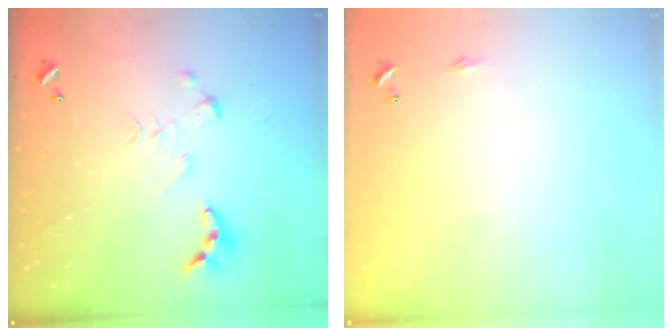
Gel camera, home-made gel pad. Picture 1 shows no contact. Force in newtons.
{"total": 2.2, "press": 2.1, "slide": 0.4}